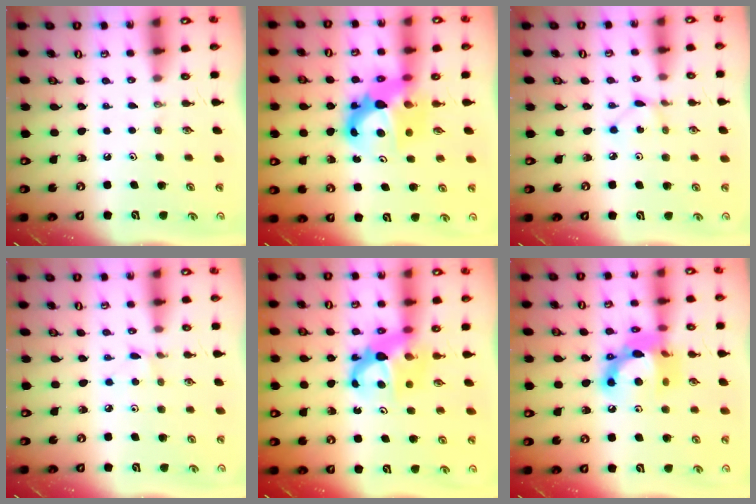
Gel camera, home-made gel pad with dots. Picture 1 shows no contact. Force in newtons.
{"total": 10.5, "press": 10.4, "slide": 0.9}
{"total": 2.2, "press": 2.2, "slide": 0.3}
{"total": 2.4, "press": 2.4, "slide": 0.3}
{"total": 7.1, "press": 7.1, "slide": 0.5}
{"total": 15.1, "press": 15.1, "slide": 1.2}